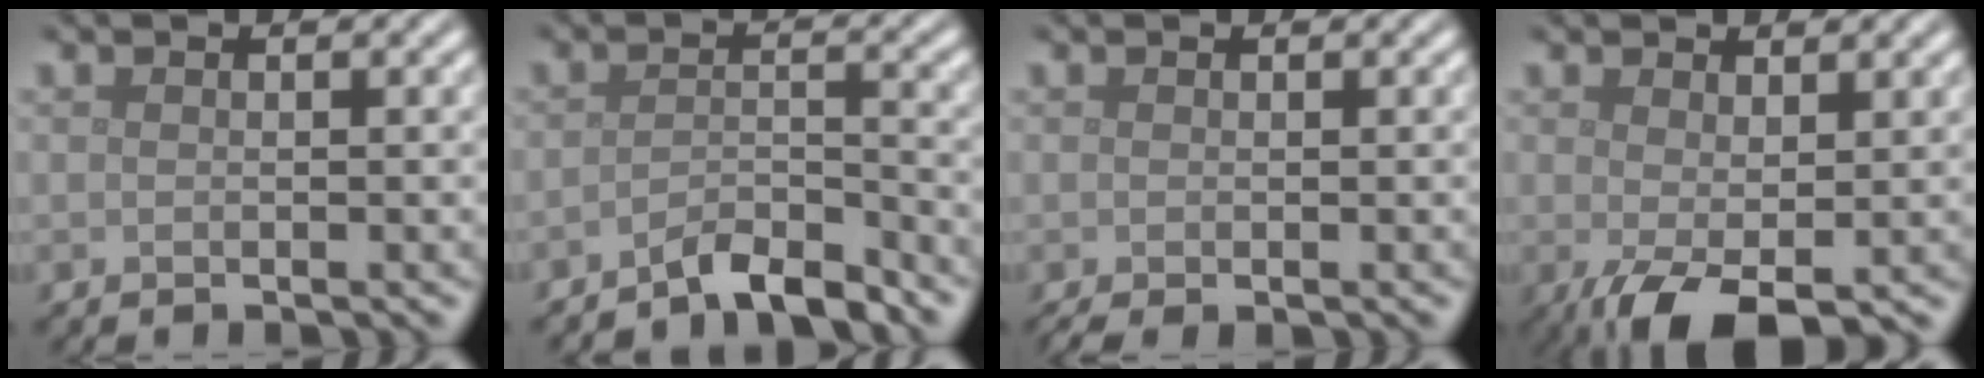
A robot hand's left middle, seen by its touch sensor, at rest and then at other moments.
{"total": 3.3, "force": [-2.9, 0.4, 1.4], "torque": [-0.026, 0.003, -0.060]}
{"total": 1.0, "force": [-0.4, 0.2, 0.8], "torque": [-0.021, -0.009, -0.005]}
{"total": 3.5, "force": [-0.7, 1.4, 3.2], "torque": [-0.066, -0.013, -0.010]}